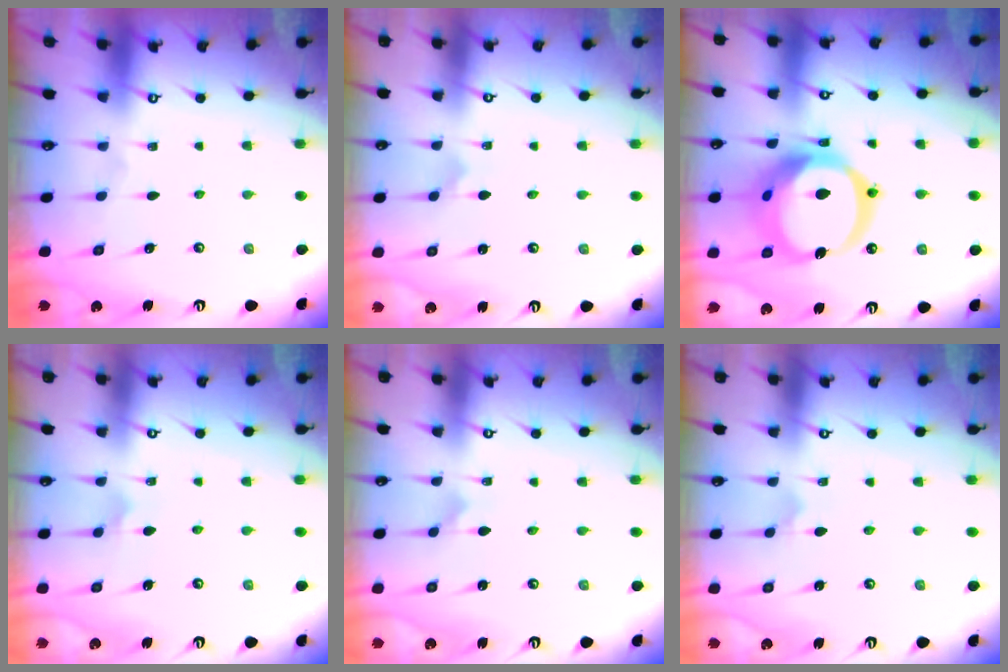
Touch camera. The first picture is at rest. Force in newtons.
{"total": 0.9, "press": 0.9, "slide": 0.1}
{"total": 24.0, "press": 23.9, "slide": 2.6}
{"total": 3.7, "press": 3.6, "slide": 0.6}
{"total": 1.0, "press": 1.0, "slide": 0.0}
{"total": 3.5, "press": 3.5, "slide": 0.2}